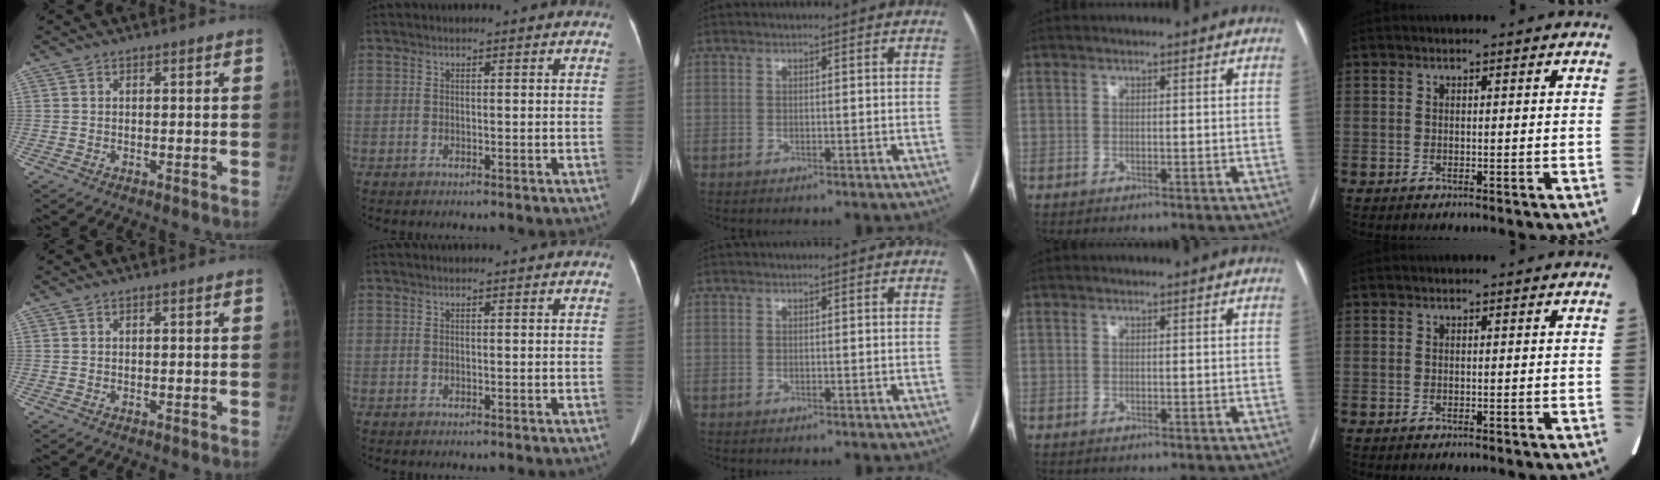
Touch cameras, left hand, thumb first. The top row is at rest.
{}